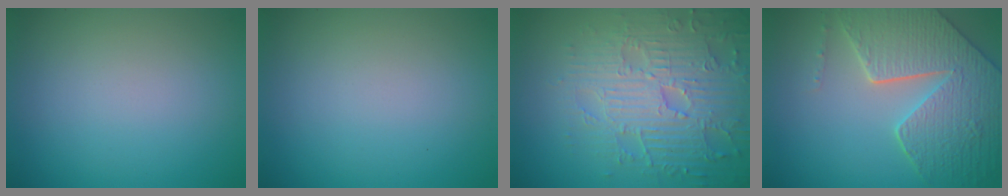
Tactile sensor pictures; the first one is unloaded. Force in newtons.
{"total": 0.0}
{"total": 7.1, "press": 5.6, "slide": 4.4}
{"total": 8.3, "press": 6.1, "slide": 5.7}